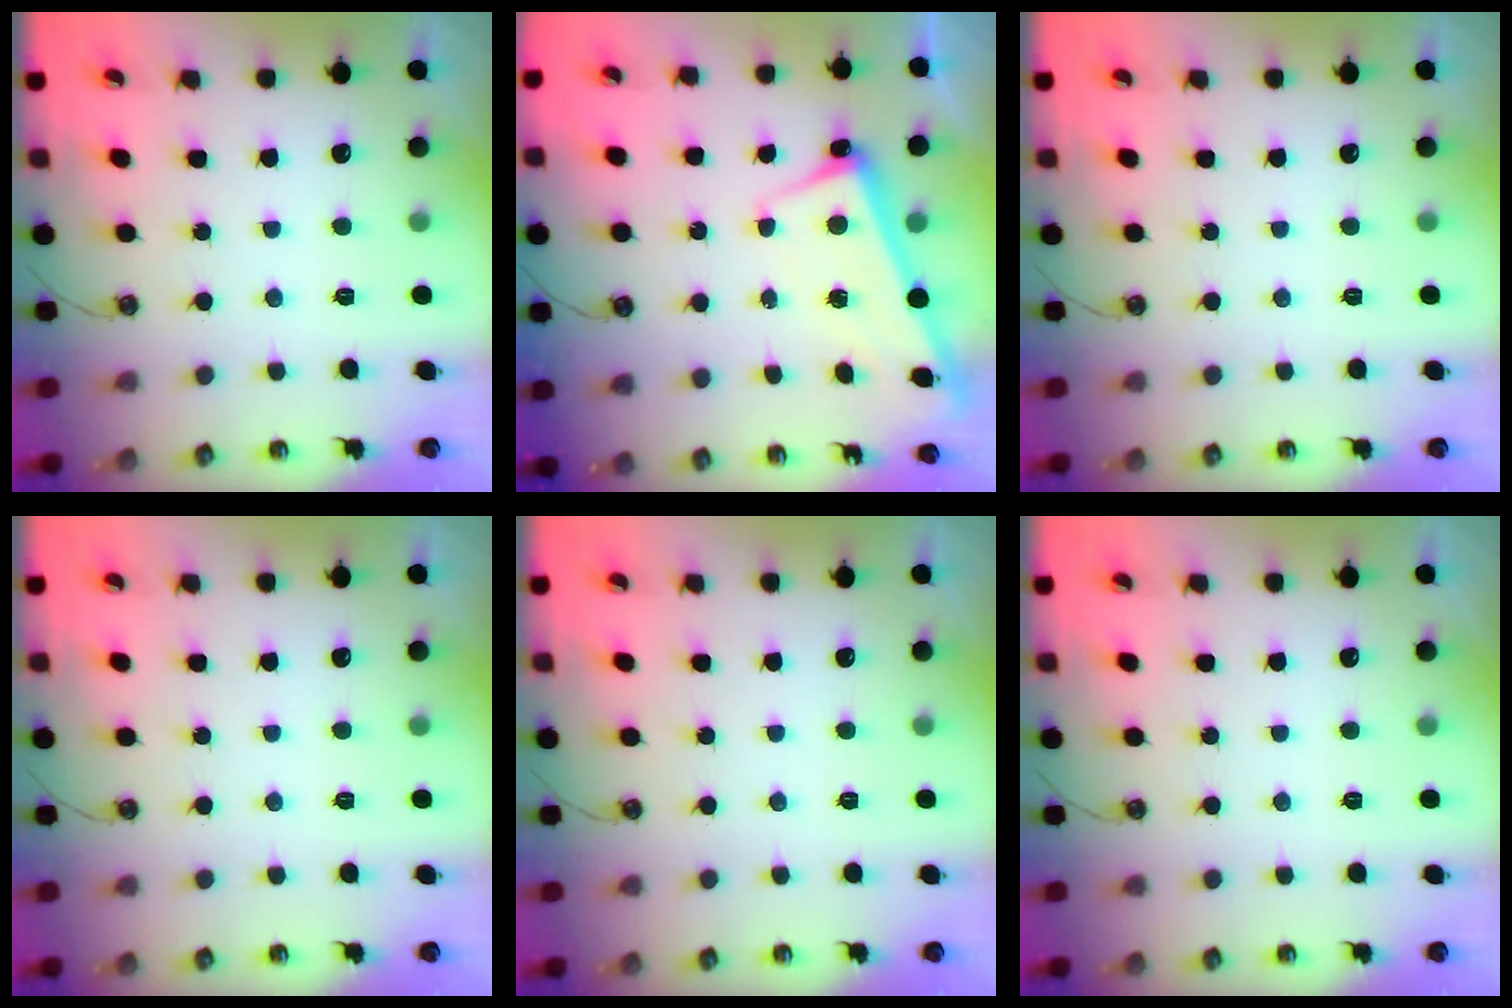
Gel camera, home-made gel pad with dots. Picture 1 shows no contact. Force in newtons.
{"total": 2.6, "press": 2.6, "slide": 0.5}
{"total": 0.0}
{"total": 0.0}
{"total": 0.0}
{"total": 0.0}